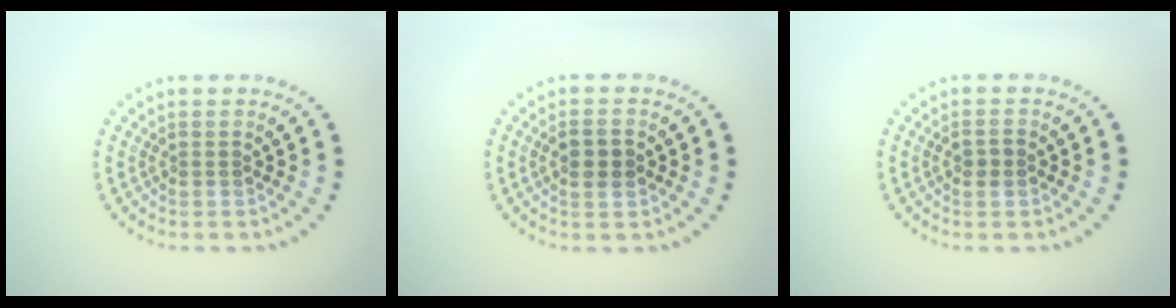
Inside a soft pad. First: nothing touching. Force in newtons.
{"total": 2.1, "press": 2.1, "slide": 0.0}
{"total": 1.2, "press": 1.2, "slide": 0.2}